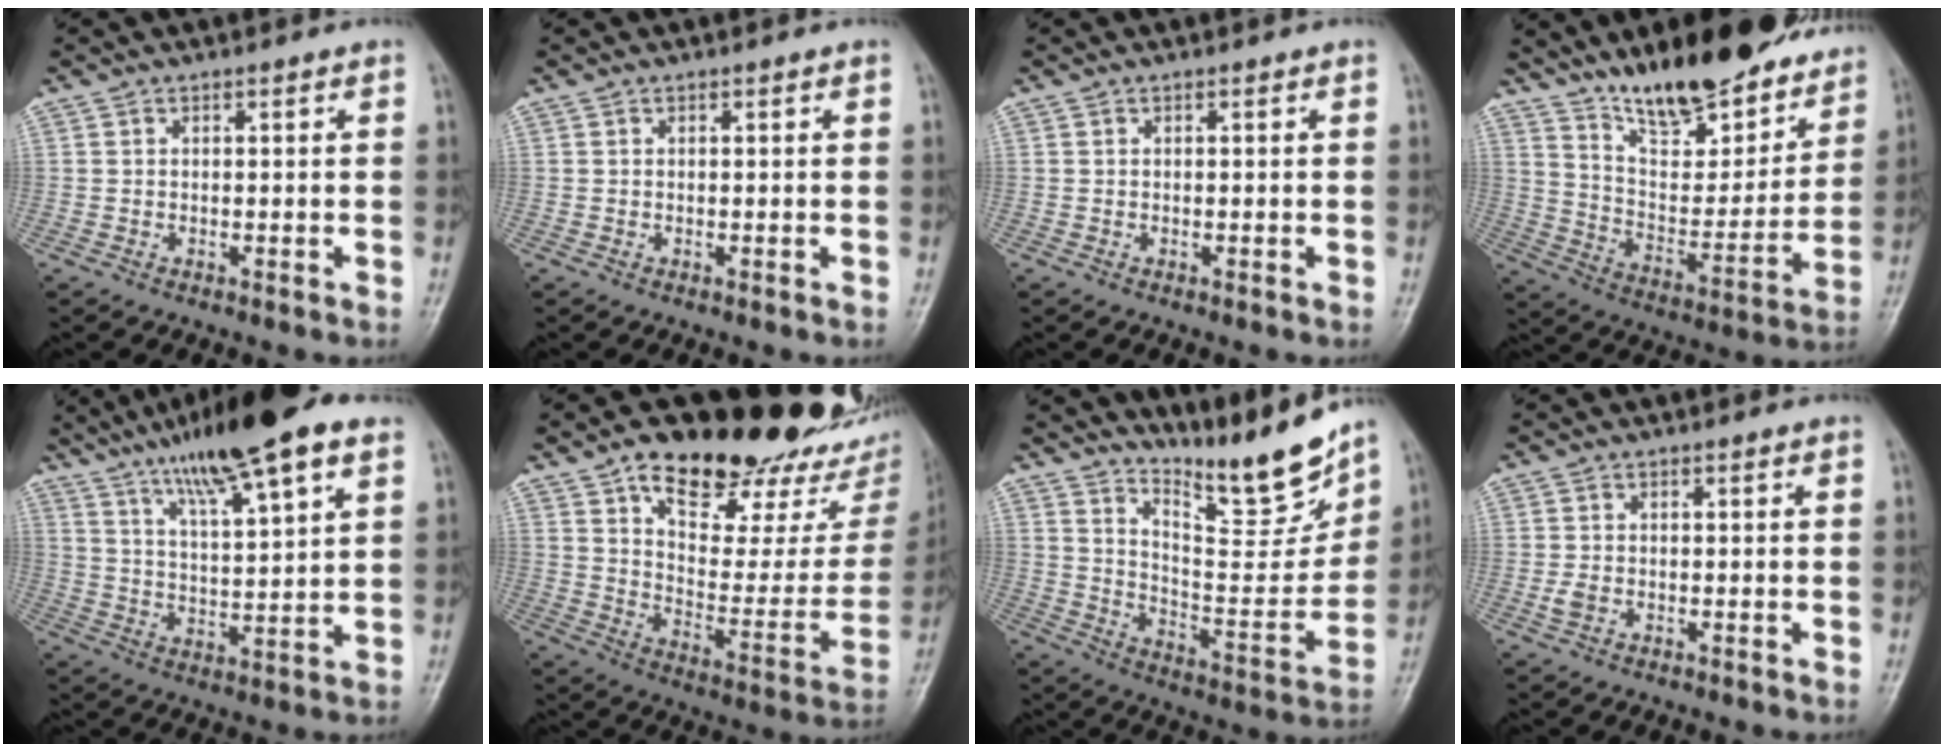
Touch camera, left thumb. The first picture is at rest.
{"total": 0.0}
{"total": 0.0}
{"total": 23.0, "force": [17.6, 8.2, 12.3], "torque": [-0.133, -0.089, 0.280]}
{"total": 17.1, "force": [10.7, 3.1, 13.0], "torque": [-0.205, -0.028, 0.180]}
{"total": 33.2, "force": [21.0, 14.0, 21.5], "torque": [-0.269, -0.057, 0.301]}
{"total": 15.9, "force": [13.4, 2.9, 8.1], "torque": [-0.087, -0.102, 0.226]}
{"total": 1.7, "force": [-0.3, 1.1, 1.2], "torque": [-0.026, 0.001, -0.006]}